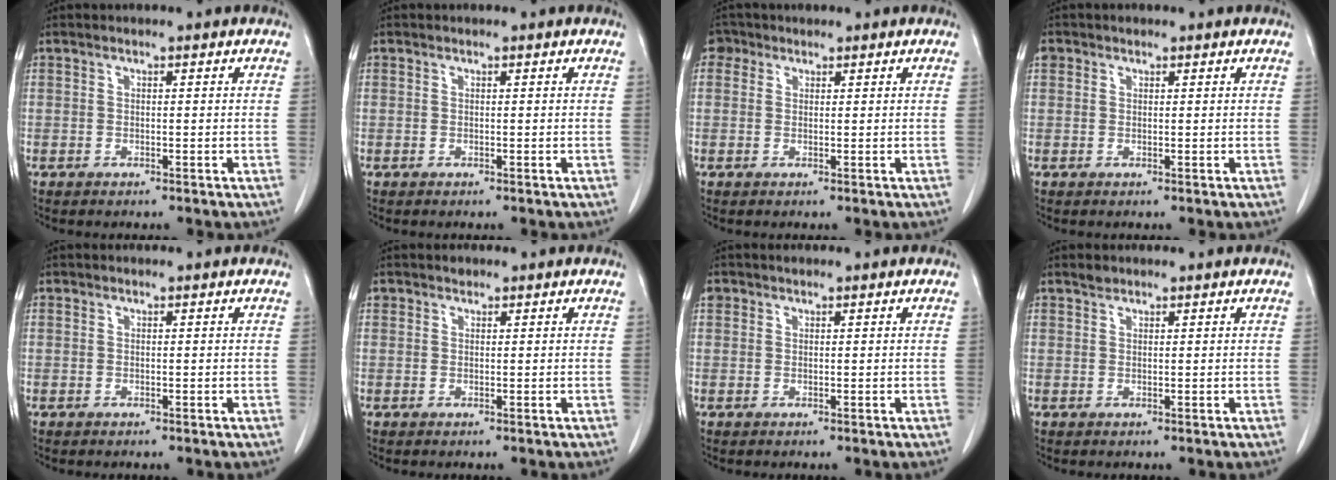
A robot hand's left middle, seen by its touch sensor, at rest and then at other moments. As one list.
[{"total": 0.0}, {"total": 2.2, "force": [1.2, 1.8, 0.3], "torque": [-0.003, 0.008, 0.017]}, {"total": 1.3, "force": [0.7, 1.1, 0.3], "torque": [-0.001, 0.008, 0.011]}, {"total": 0.0}, {"total": 0.9, "force": [0.7, 0.6, 0.1], "torque": [0.000, 0.004, 0.010]}, {"total": 1.2, "force": [0.8, 0.8, 0.2], "torque": [-0.003, 0.010, 0.014]}, {"total": 0.9, "force": [0.8, 0.3, 0.1], "torque": [-0.004, -0.001, 0.014]}]